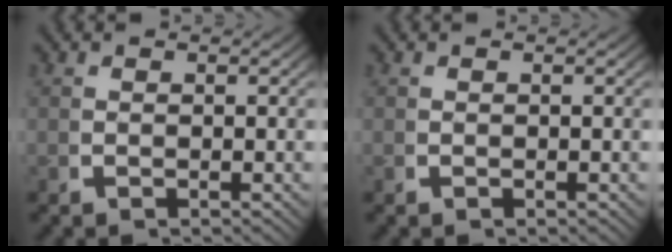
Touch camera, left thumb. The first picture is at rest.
{"total": 0.0}